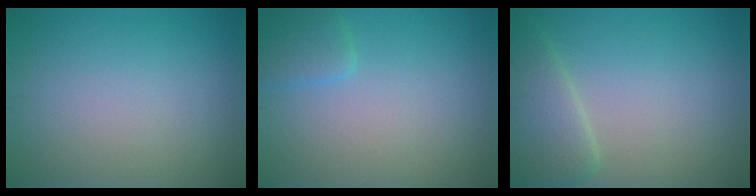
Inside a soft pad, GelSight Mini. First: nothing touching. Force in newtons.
{"total": 1.8, "press": 1.8, "slide": 0.2}
{"total": 4.2, "press": 4.2, "slide": 0.1}